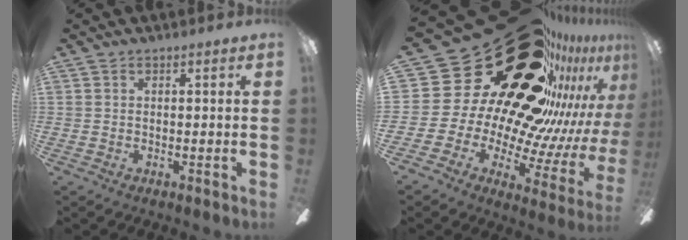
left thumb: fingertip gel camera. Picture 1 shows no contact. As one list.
[{"total": 40.5, "force": [23.5, 22.0, 24.7], "torque": [-0.322, -0.238, 0.495]}]